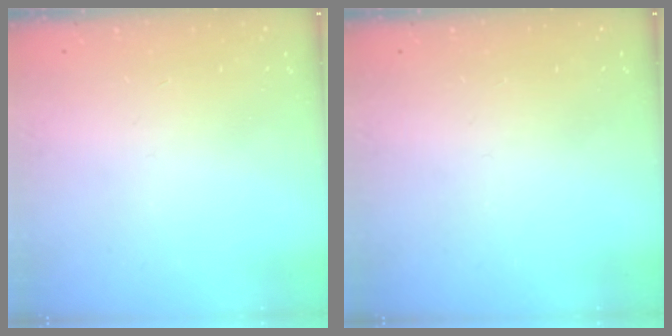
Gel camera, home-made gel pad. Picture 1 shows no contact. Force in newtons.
{"total": 0.0}